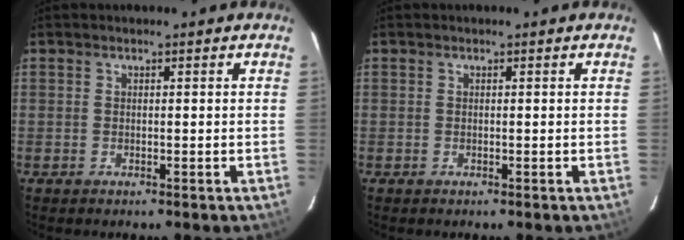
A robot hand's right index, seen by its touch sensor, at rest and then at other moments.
{"total": 0.0}